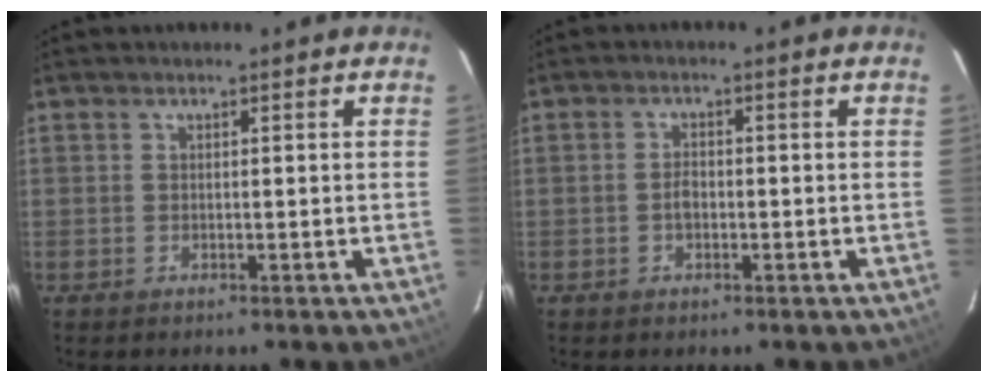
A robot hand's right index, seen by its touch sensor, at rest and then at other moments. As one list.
[{"total": 2.0, "force": [-0.5, 1.2, 1.4], "torque": [-0.028, 0.004, -0.010]}]